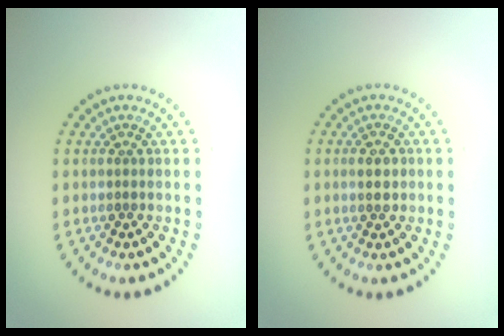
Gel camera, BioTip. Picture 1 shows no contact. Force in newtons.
{"total": 1.5, "press": 1.5, "slide": 0.0}